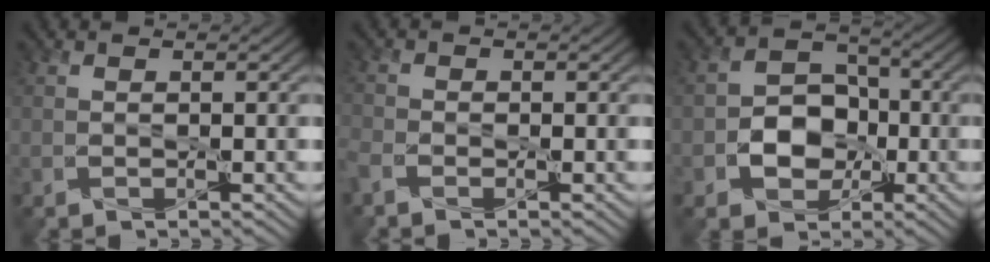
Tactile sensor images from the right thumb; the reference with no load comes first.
{"total": 2.5, "force": [-1.8, 1.1, 1.3], "torque": [-0.035, -0.009, -0.048]}
{"total": 6.7, "force": [-1.7, 5.3, 3.8], "torque": [-0.057, 0.003, -0.044]}